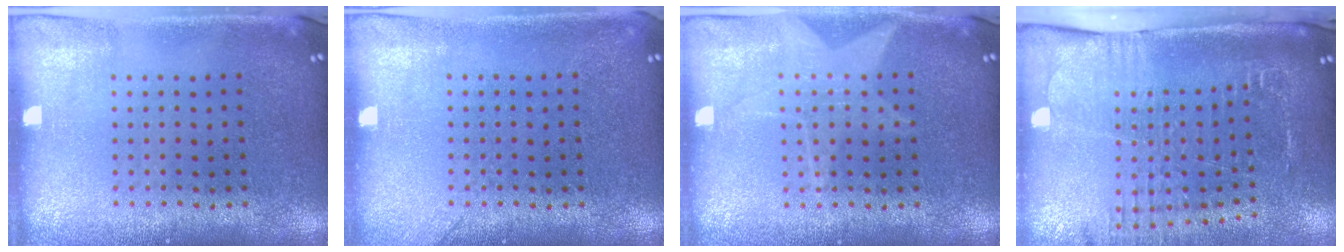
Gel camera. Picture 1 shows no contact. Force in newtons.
{"total": 1.1, "press": 1.1, "slide": 0.3}
{"total": 1.9, "press": 1.9, "slide": 0.2}
{"total": 2.6, "press": 2.0, "slide": 1.6}